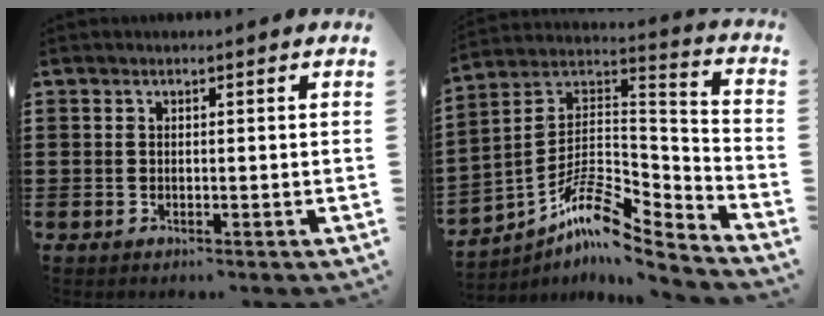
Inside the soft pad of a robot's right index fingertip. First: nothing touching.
{"total": 8.6, "force": [-5.8, 3.1, 5.6], "torque": [-0.125, -0.014, -0.118]}